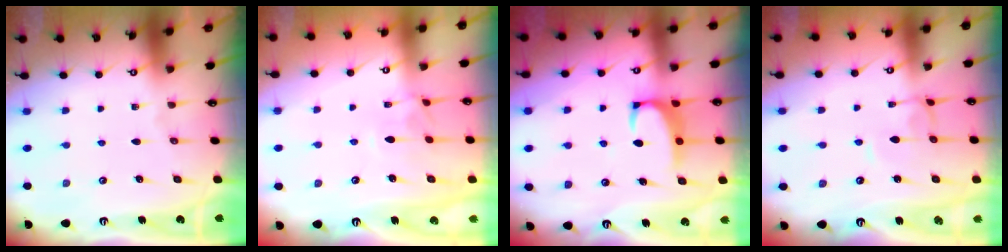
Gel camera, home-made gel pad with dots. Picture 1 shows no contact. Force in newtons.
{"total": 2.6, "press": 2.5, "slide": 0.6}
{"total": 2.4, "press": 2.3, "slide": 0.7}
{"total": 1.5, "press": 1.5, "slide": 0.3}